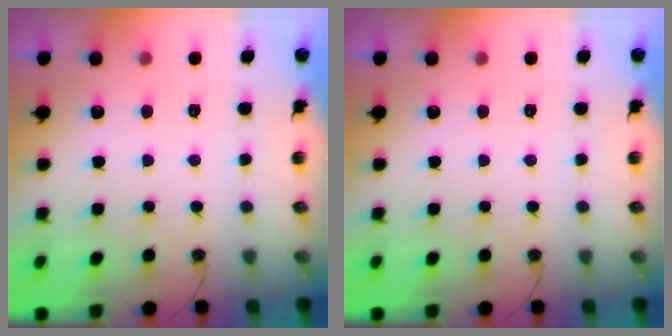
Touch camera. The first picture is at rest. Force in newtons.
{"total": 0.0}